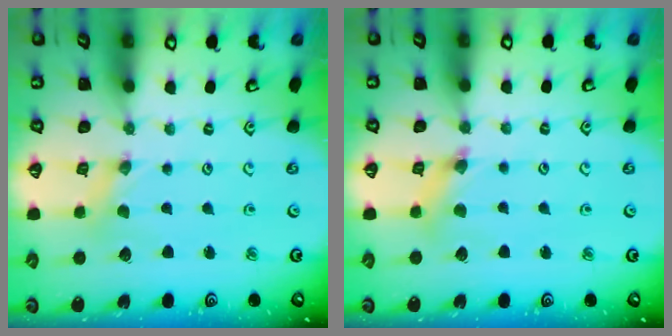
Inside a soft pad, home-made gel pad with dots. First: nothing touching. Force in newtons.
{"total": 4.3, "press": 4.3, "slide": 0.5}